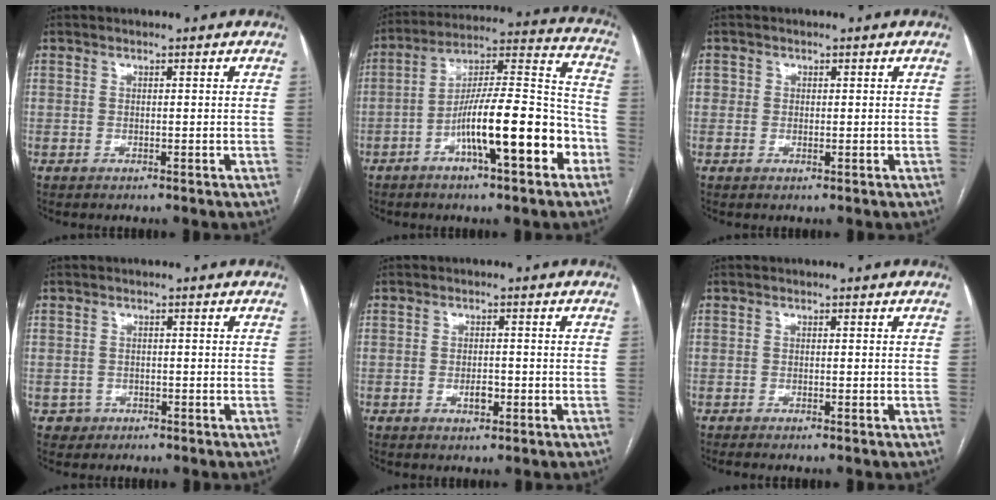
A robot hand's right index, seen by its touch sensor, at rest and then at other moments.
{"total": 16.8, "force": [-6.7, 2.9, 15.1], "torque": [-0.243, 0.018, -0.107]}
{"total": 1.4, "force": [0.2, 1.3, 0.6], "torque": [-0.007, 0.002, 0.003]}
{"total": 2.1, "force": [-0.8, 1.9, -0.3], "torque": [0.009, 0.011, -0.011]}
{"total": 2.3, "force": [-0.8, 1.1, 1.9], "torque": [-0.031, 0.003, -0.009]}
{"total": 1.4, "force": [-1.2, -0.1, 0.8], "torque": [-0.010, -0.001, -0.017]}